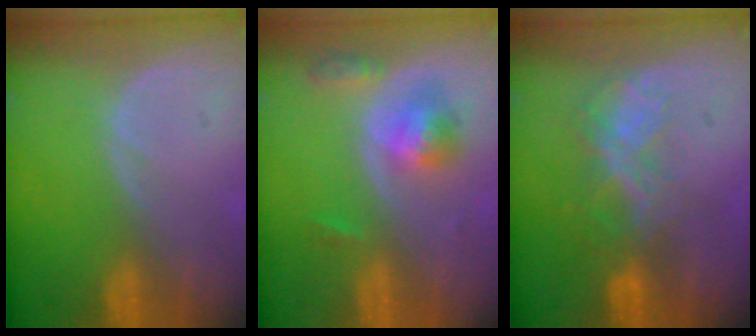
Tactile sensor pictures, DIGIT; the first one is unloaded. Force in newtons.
{"total": 5.3, "press": 4.9, "slide": 1.9}
{"total": 6.7, "press": 5.8, "slide": 3.3}